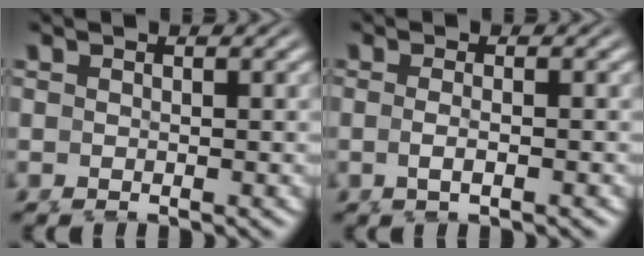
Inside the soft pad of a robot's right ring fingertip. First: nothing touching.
{"total": 1.4, "force": [-0.2, -0.5, 1.3], "torque": [-0.032, -0.008, 0.004]}